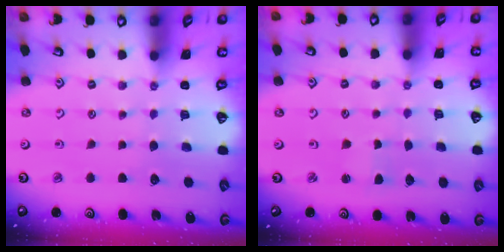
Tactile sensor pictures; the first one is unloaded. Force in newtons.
{"total": 1.5, "press": 1.4, "slide": 0.2}